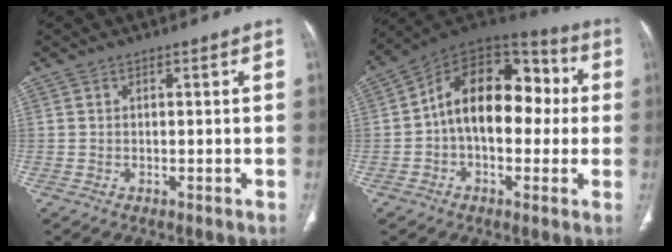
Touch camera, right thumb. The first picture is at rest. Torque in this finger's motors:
{"motor_torque": [-0.66, 1.50, 0.74, 0.13, 0.36]}